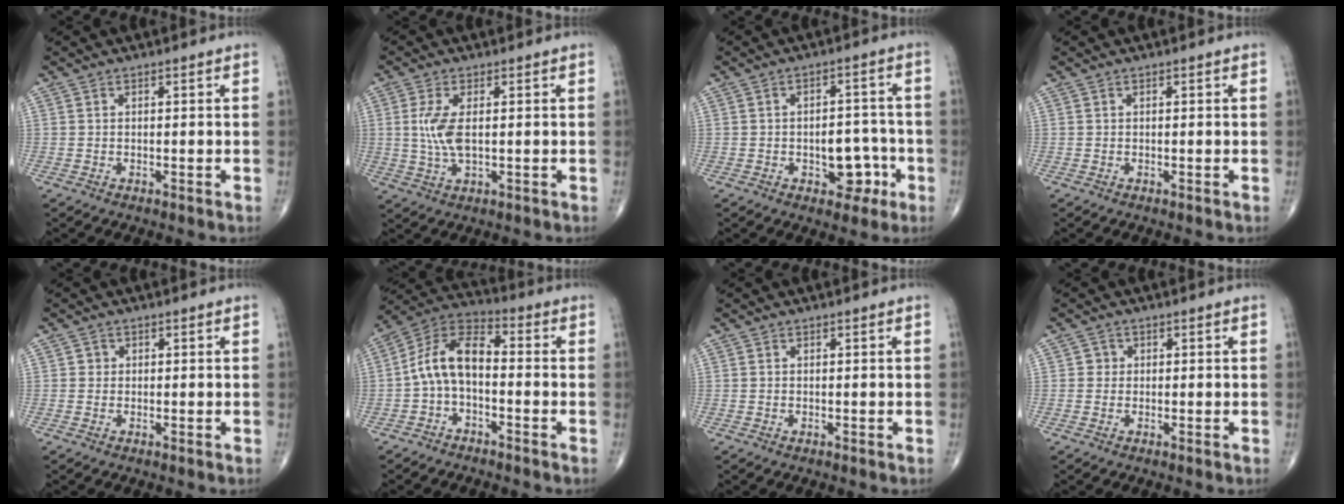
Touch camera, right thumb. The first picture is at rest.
{"total": 6.0, "force": [0.6, 2.4, 5.5], "torque": [-0.126, -0.004, 0.014]}
{"total": 7.4, "force": [-2.6, 4.8, 5.1], "torque": [-0.034, 0.029, -0.031]}
{"total": 0.0}
{"total": 1.1, "force": [0.1, 1.0, 0.2], "torque": [0.003, 0.002, 0.000]}
{"total": 9.7, "force": [-1.6, 5.3, 8.0], "torque": [-0.145, 0.042, -0.044]}
{"total": 0.0}
{"total": 1.5, "force": [0.1, 1.5, 0.3], "torque": [0.004, 0.003, -0.001]}